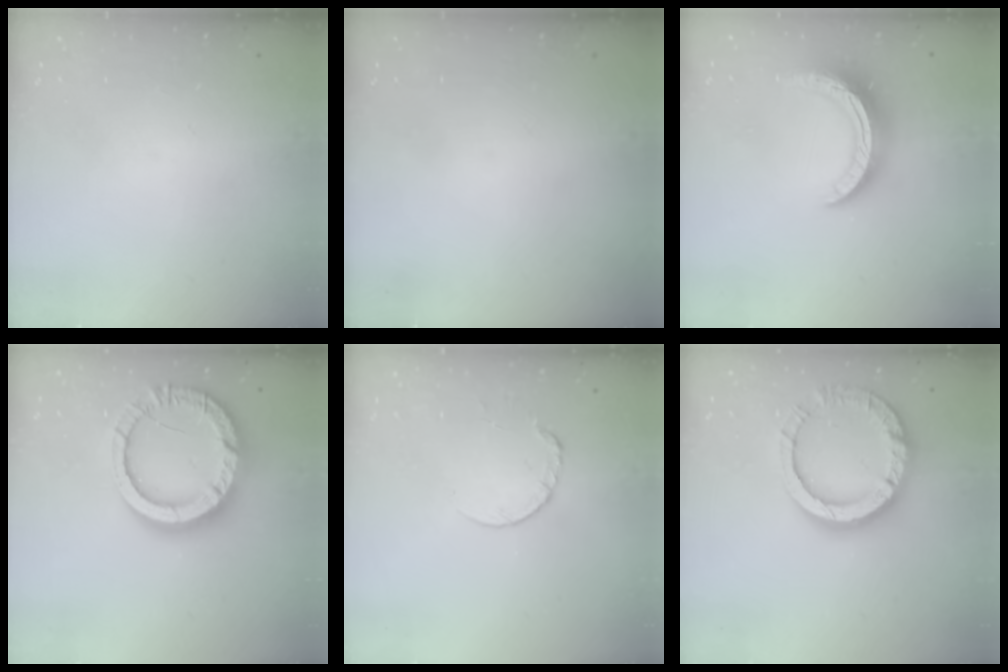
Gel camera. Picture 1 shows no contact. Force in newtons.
{"total": 0.0}
{"total": 13.2, "press": 13.2, "slide": 0.3}
{"total": 17.9, "press": 17.9, "slide": 1.7}
{"total": 5.9, "press": 5.9, "slide": 0.5}
{"total": 16.2, "press": 16.2, "slide": 1.4}